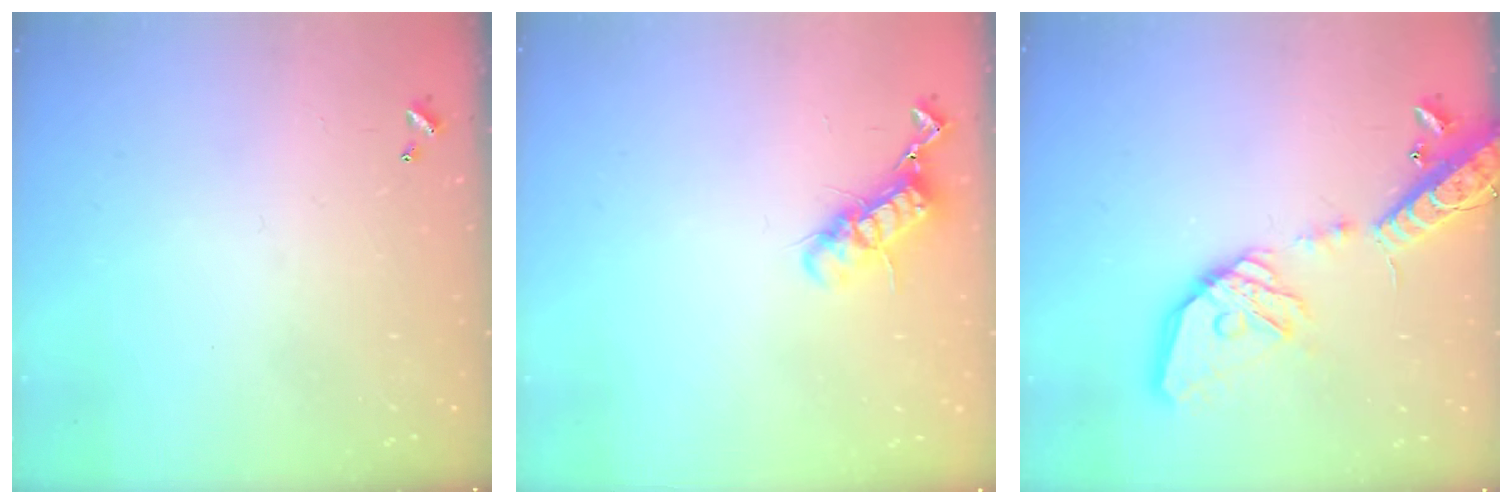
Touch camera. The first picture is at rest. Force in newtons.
{"total": 11.9, "press": 11.9, "slide": 0.8}
{"total": 21.3, "press": 20.9, "slide": 3.7}